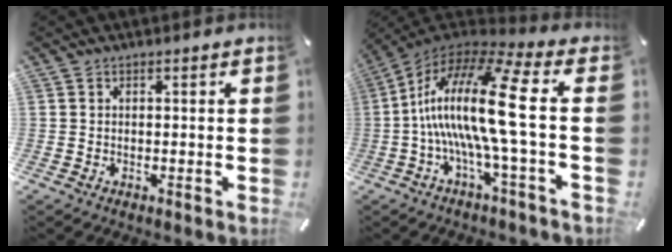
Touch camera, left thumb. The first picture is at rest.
{"total": 19.8, "force": [-0.3, 3.0, 19.6], "torque": [-0.417, -0.012, -0.022]}